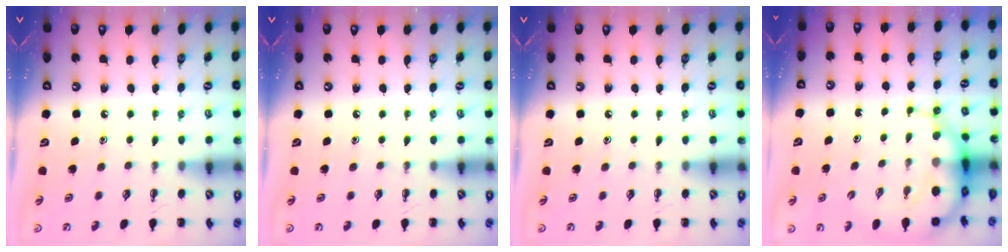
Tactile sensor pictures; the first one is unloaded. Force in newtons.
{"total": 0.0}
{"total": 0.0}
{"total": 9.0, "press": 8.6, "slide": 2.4}